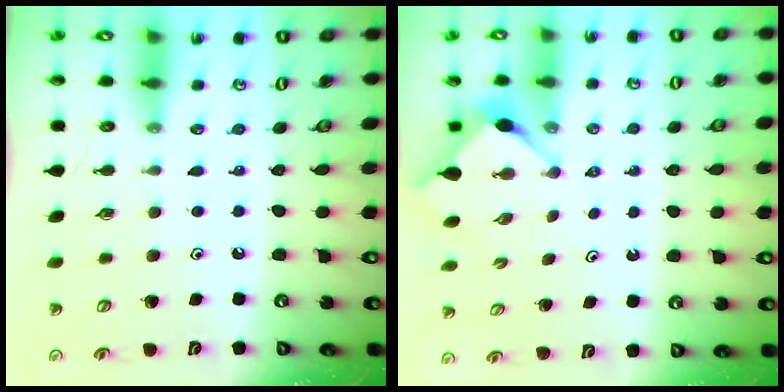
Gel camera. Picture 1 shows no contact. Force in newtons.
{"total": 2.7, "press": 2.7, "slide": 0.3}